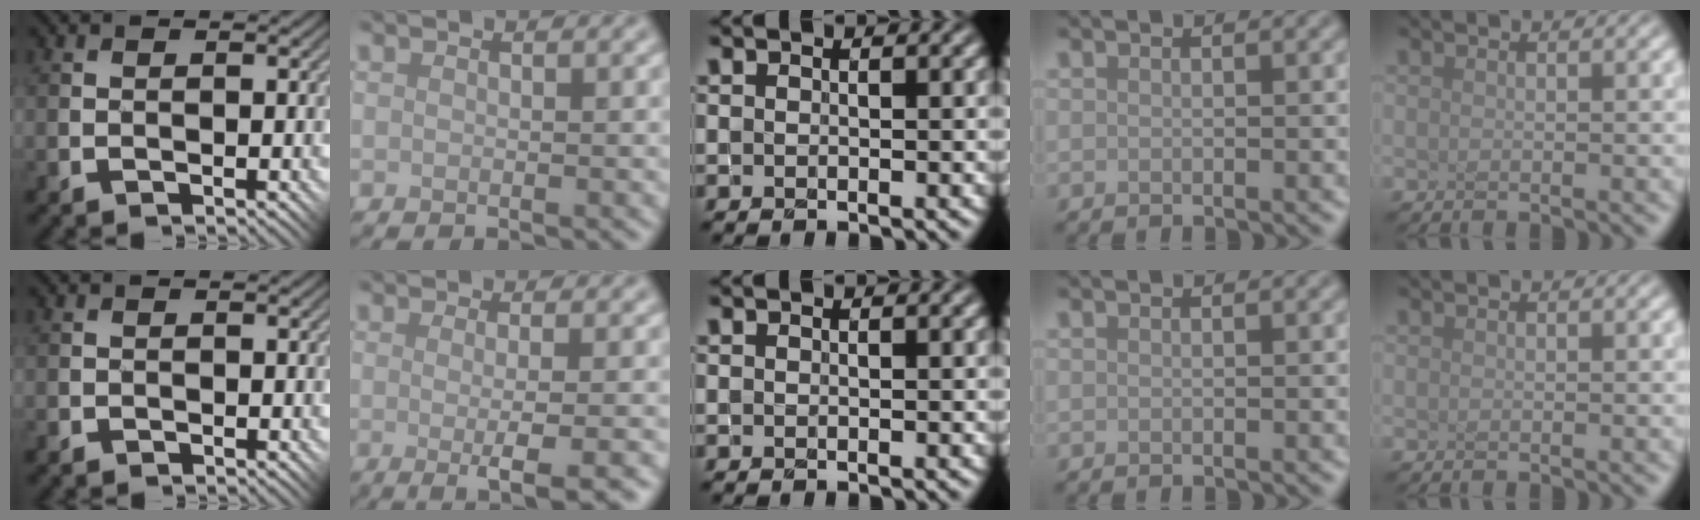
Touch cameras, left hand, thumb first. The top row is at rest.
{"thumb": {"total": 0.8, "force": [-0.6, 0.5, 0.0], "torque": [0.002, -0.002, -0.012]}, "index": {"total": 5.0, "force": [-1.0, 1.2, 4.8], "torque": [-0.062, -0.006, -0.013]}}